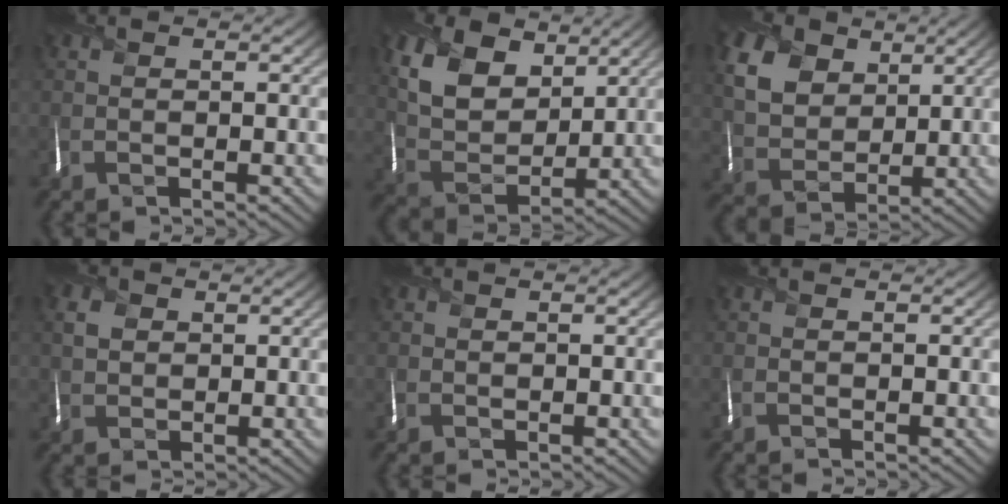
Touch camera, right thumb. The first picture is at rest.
{"total": 11.0, "force": [5.3, 6.8, 6.8], "torque": [-0.169, 0.012, 0.095]}
{"total": 10.8, "force": [5.1, 7.5, 5.8], "torque": [-0.182, 0.007, 0.104]}
{"total": 3.0, "force": [1.1, 2.3, 1.6], "torque": [-0.044, 0.004, 0.021]}
{"total": 0.7, "force": [0.5, 0.4, 0.2], "torque": [-0.005, 0.001, 0.012]}
{"total": 0.0}